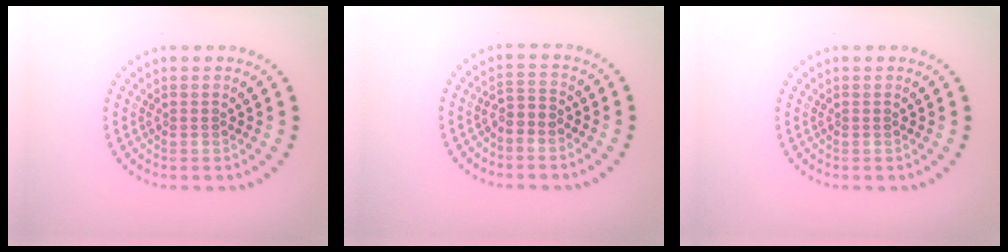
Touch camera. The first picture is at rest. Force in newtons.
{"total": 1.8, "press": 1.4, "slide": 1.2}
{"total": 0.0}